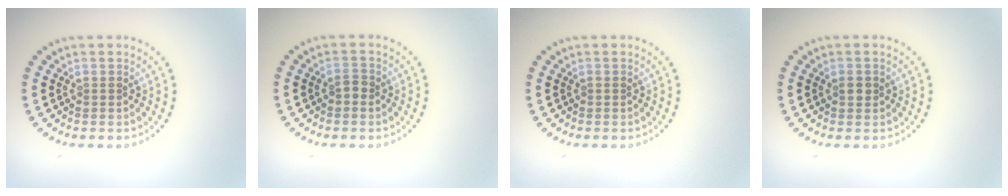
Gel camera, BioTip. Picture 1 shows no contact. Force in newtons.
{"total": 0.7, "press": 0.7, "slide": 0.1}
{"total": 0.0}
{"total": 1.0, "press": 0.9, "slide": 0.2}